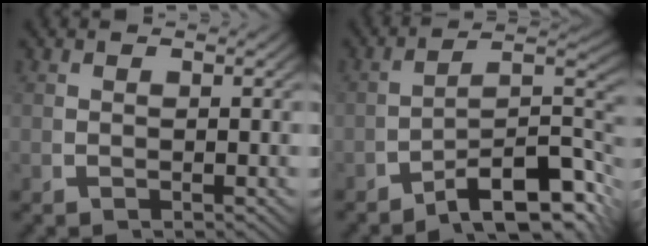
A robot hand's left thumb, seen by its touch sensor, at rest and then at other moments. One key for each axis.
{"total": 10.8, "fx": -4.4, "fy": 5.6, "fz": 8.1, "tx": -0.121, "ty": -0.036, "tz": -0.054}